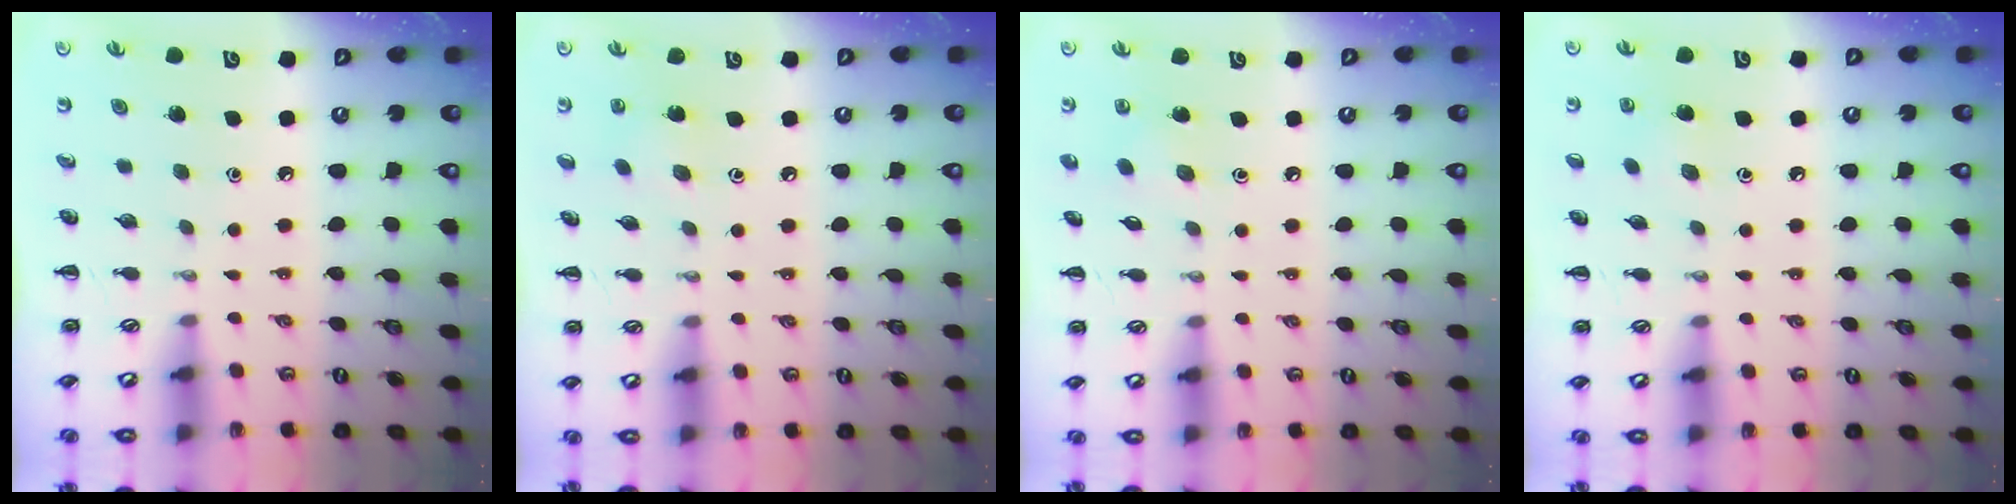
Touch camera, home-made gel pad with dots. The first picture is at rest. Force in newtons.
{"total": 4.9, "press": 4.8, "slide": 1.1}
{"total": 3.3, "press": 3.2, "slide": 1.1}
{"total": 4.3, "press": 4.2, "slide": 1.2}